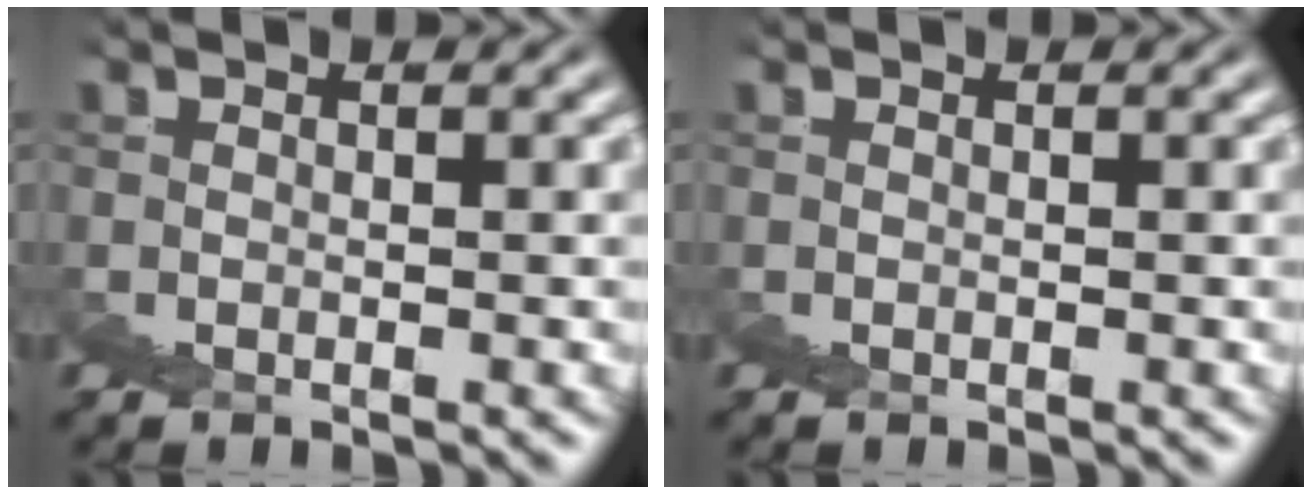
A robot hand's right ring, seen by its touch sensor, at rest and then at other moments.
{"total": 0.0}